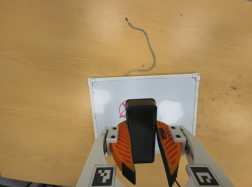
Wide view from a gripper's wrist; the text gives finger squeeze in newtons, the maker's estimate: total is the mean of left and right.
{"total": 9.6, "left": 8.9, "right": 10.3}